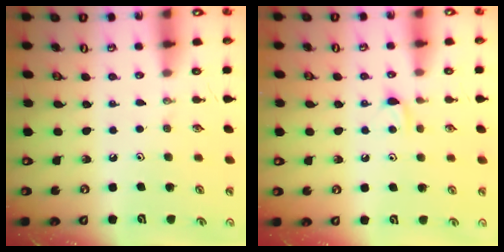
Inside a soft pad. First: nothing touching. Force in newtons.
{"total": 4.5, "press": 4.4, "slide": 0.6}